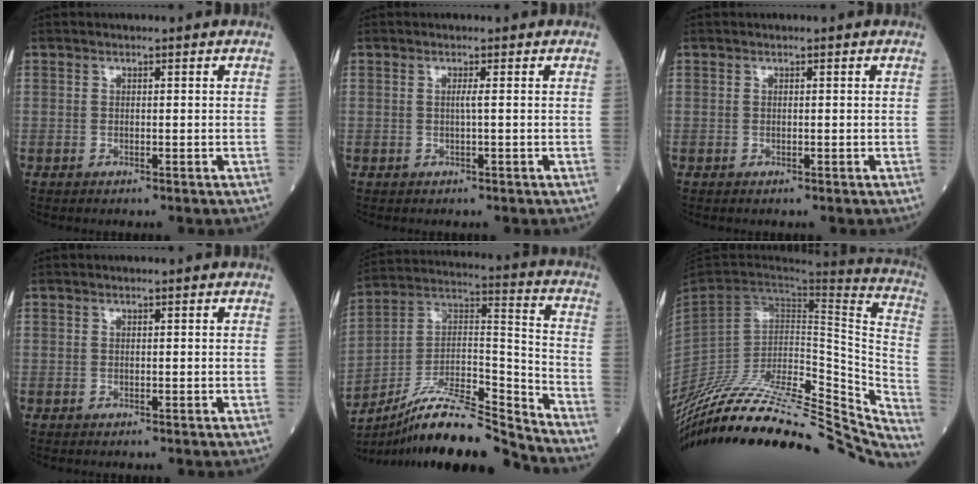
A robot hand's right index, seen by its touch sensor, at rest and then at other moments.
{"total": 0.8, "force": [0.0, -0.3, 0.8], "torque": [-0.012, 0.000, -0.003]}
{"total": 0.0}
{"total": 0.0}
{"total": 18.3, "force": [-16.0, 1.1, 8.8], "torque": [-0.160, 0.029, -0.285]}
{"total": 41.3, "force": [-35.9, 9.0, 18.3], "torque": [-0.245, -0.055, -0.506]}